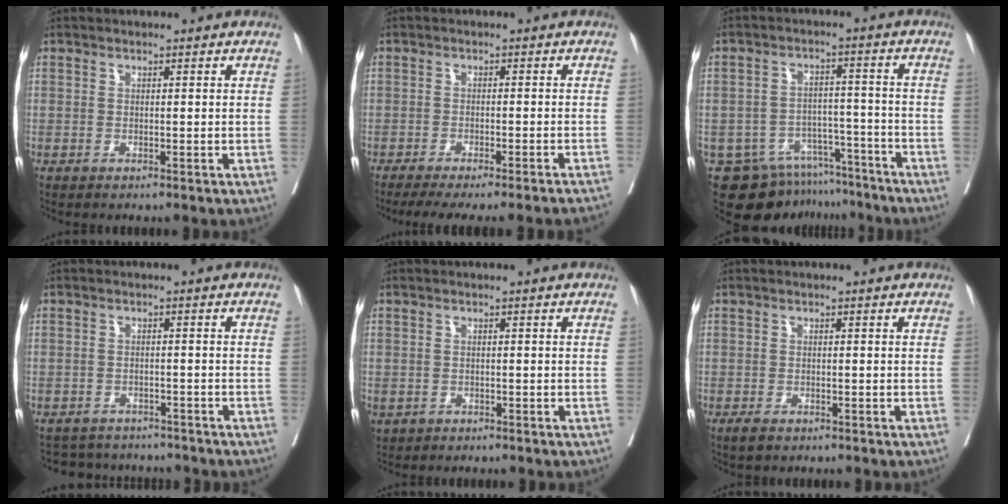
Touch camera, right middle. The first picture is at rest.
{"total": 12.9, "force": [-11.5, -0.8, 5.6], "torque": [-0.064, -0.029, -0.151]}
{"total": 11.5, "force": [-9.9, 5.8, 1.2], "torque": [-0.013, 0.033, -0.135]}
{"total": 6.9, "force": [-6.5, 2.3, 0.7], "torque": [-0.010, 0.009, -0.080]}
{"total": 2.0, "force": [-1.1, 1.6, 0.6], "torque": [-0.017, -0.003, -0.012]}
{"total": 1.4, "force": [-0.9, 0.7, 0.8], "torque": [-0.020, -0.002, -0.011]}